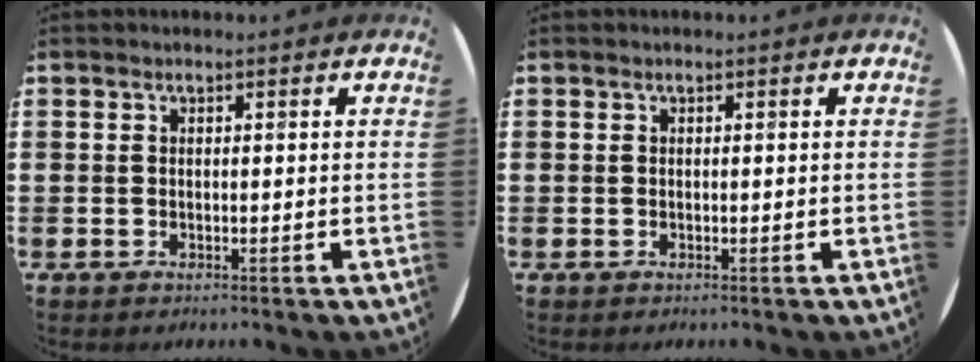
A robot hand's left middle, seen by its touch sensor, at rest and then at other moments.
{"total": 0.0}